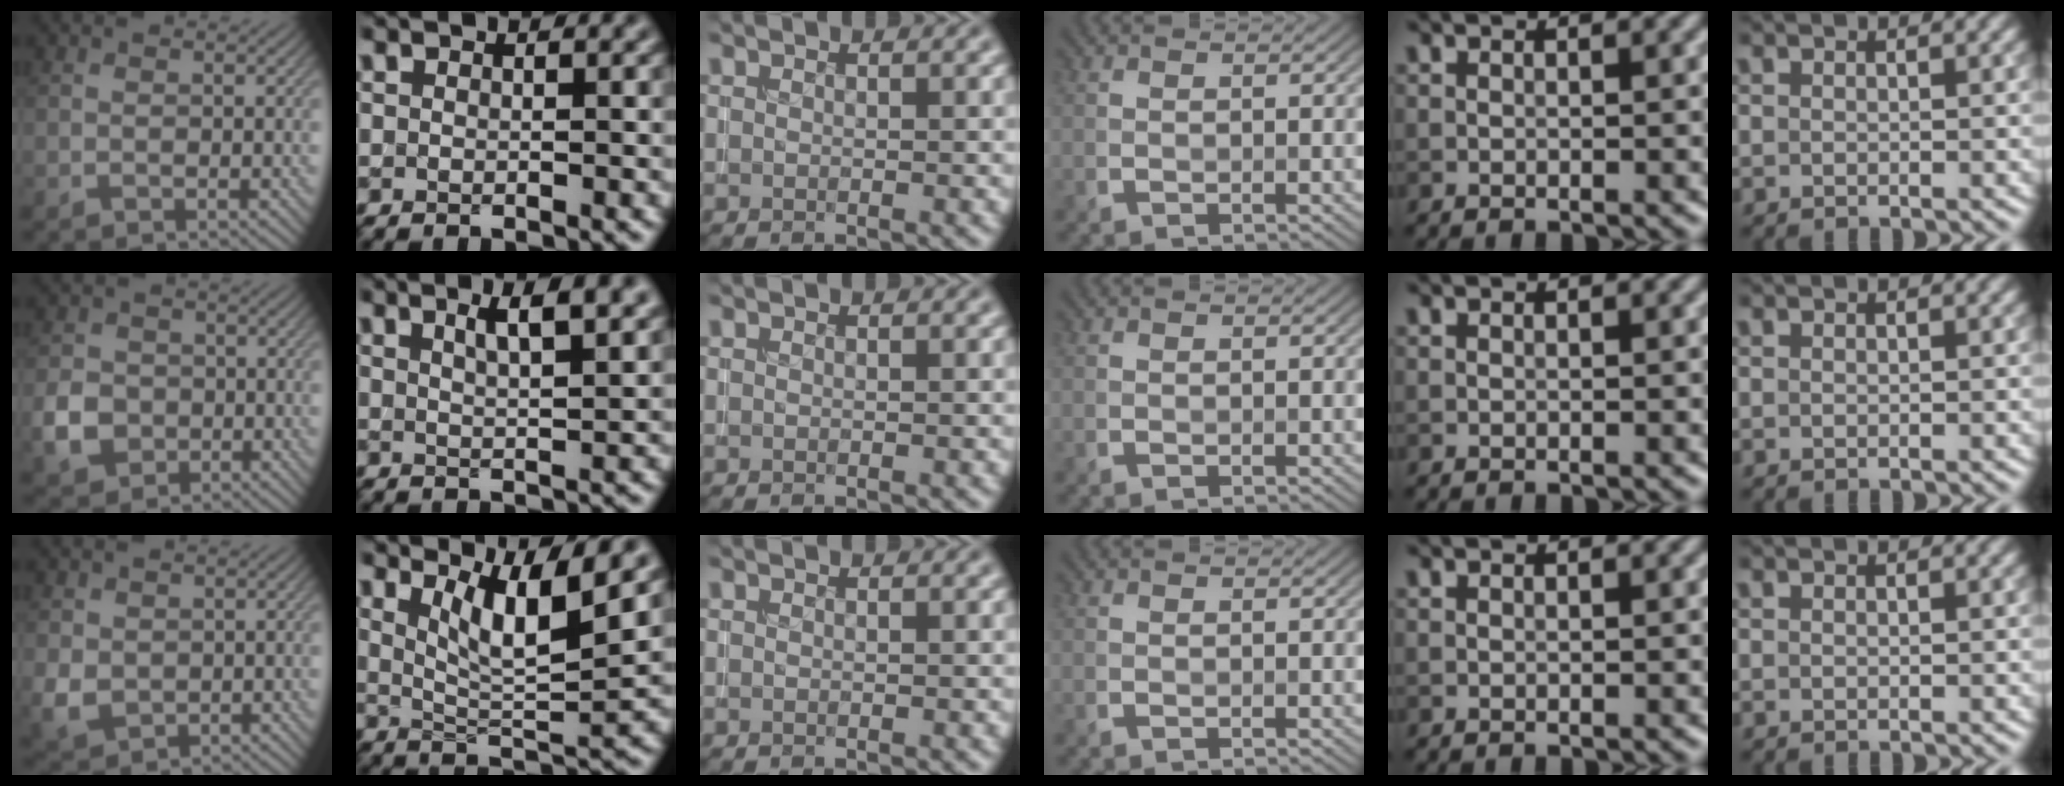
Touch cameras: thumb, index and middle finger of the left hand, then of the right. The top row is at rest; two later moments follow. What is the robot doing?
{"motion": "insert", "object": "coin"}